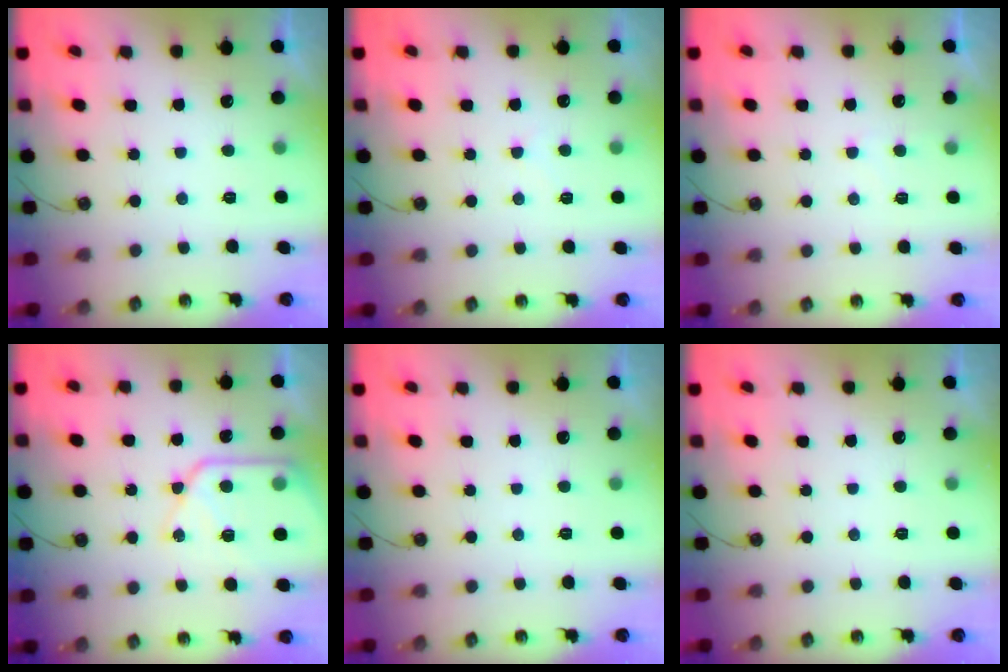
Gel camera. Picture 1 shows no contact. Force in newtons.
{"total": 5.9, "press": 5.9, "slide": 0.7}
{"total": 3.9, "press": 3.9, "slide": 0.5}
{"total": 13.9, "press": 13.8, "slide": 1.4}
{"total": 0.0}
{"total": 0.0}